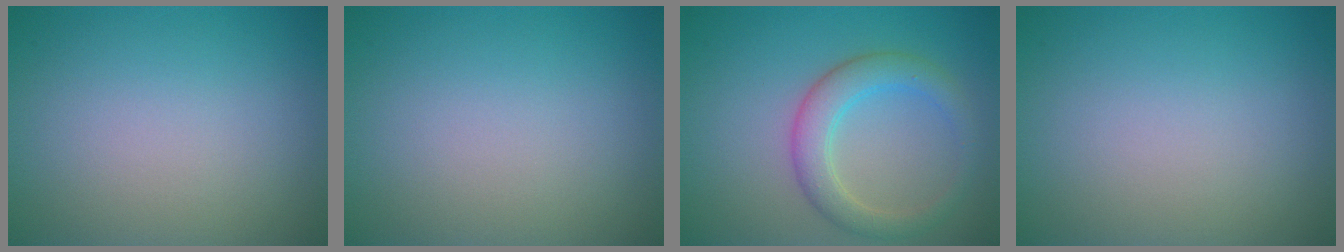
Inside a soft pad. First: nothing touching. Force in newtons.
{"total": 0.0}
{"total": 3.7, "press": 3.7, "slide": 0.2}
{"total": 0.0}